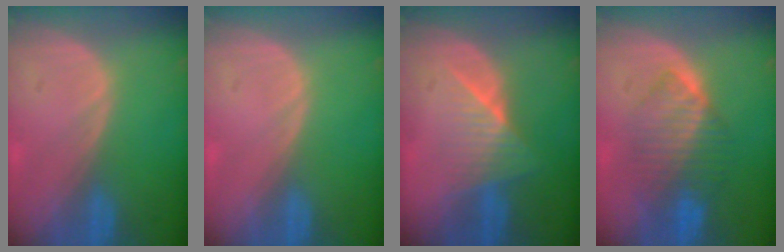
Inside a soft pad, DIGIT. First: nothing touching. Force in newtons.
{"total": 0.0}
{"total": 6.3, "press": 5.6, "slide": 2.9}
{"total": 7.2, "press": 7.1, "slide": 1.0}